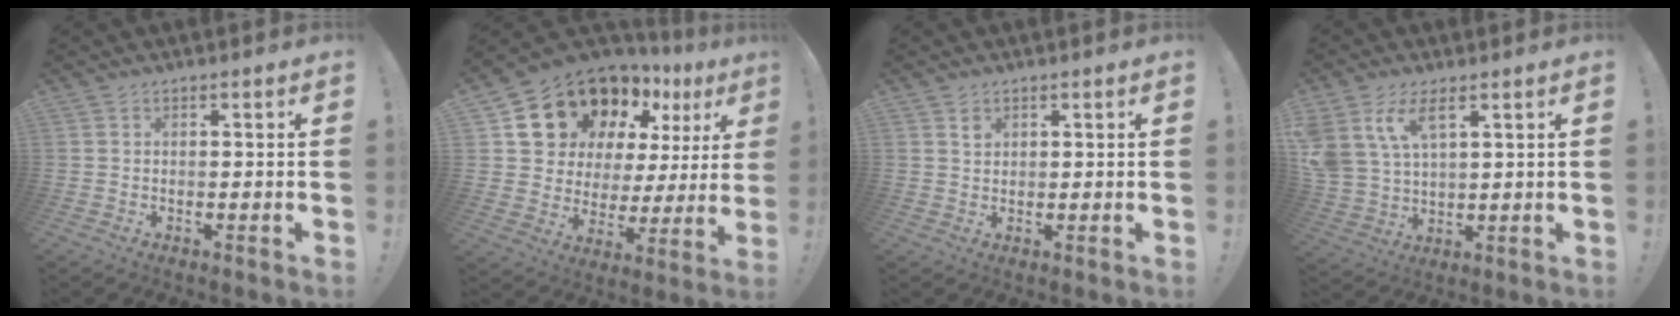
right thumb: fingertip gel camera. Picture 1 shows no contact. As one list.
[{"total": 16.6, "force": [12.7, 8.7, 6.1], "torque": [-0.106, -0.099, 0.242]}, {"total": 1.6, "force": [1.0, 1.1, 0.5], "torque": [0.003, -0.005, 0.016]}, {"total": 10.2, "force": [5.7, 5.4, 6.5], "torque": [-0.157, -0.018, 0.111]}]